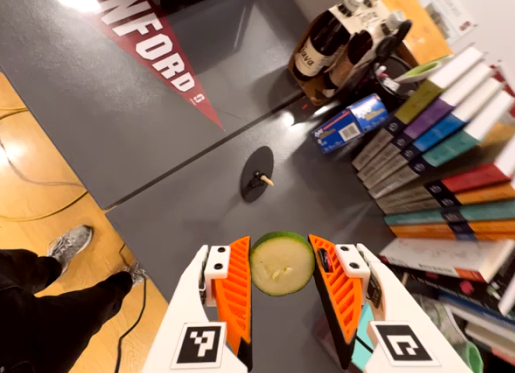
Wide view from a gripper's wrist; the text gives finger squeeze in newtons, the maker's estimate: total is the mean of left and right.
{"total": 10.3, "left": 10.6, "right": 9.9}